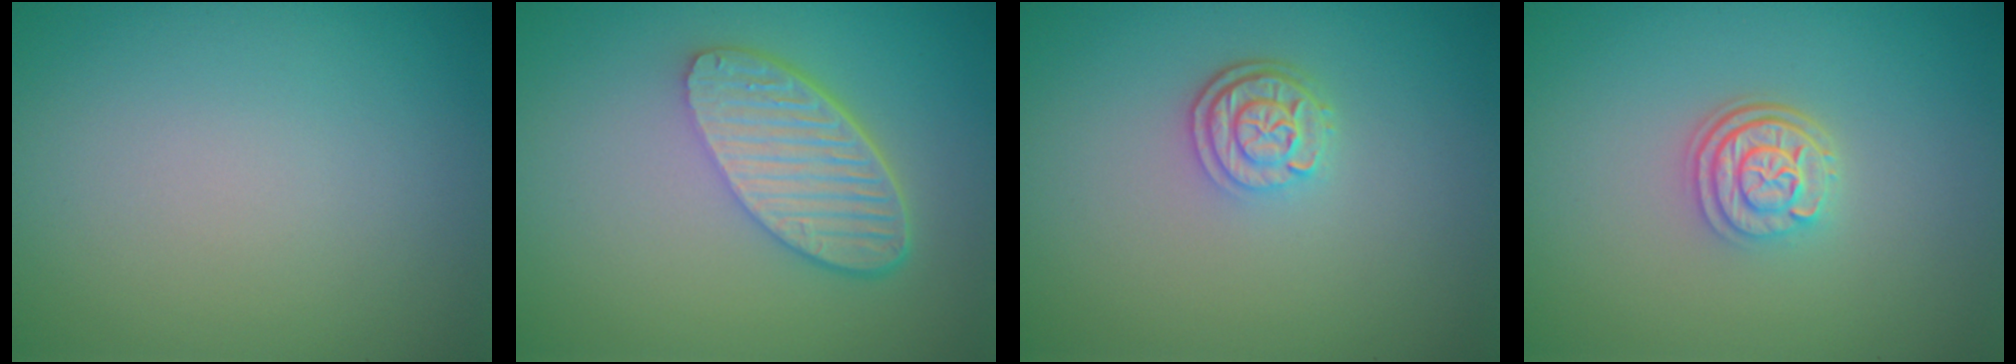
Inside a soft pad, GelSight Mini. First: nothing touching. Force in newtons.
{"total": 5.6, "press": 4.2, "slide": 3.7}
{"total": 2.8, "press": 2.3, "slide": 1.6}
{"total": 3.0, "press": 2.4, "slide": 1.8}